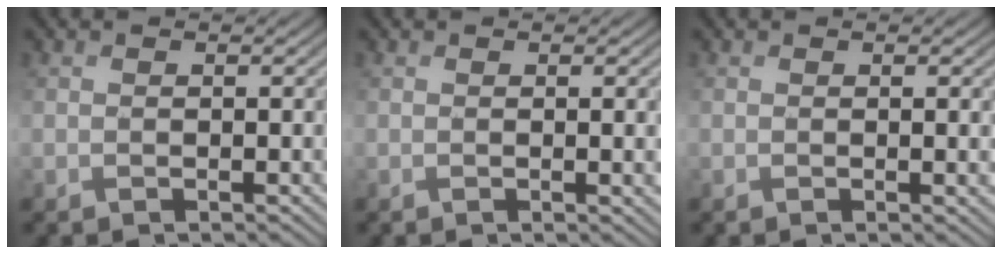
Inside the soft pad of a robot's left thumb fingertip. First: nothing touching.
{"total": 3.1, "force": [0.0, 0.7, 3.1], "torque": [-0.044, 0.005, -0.001]}
{"total": 2.7, "force": [0.0, 0.5, 2.7], "torque": [-0.038, 0.005, -0.001]}